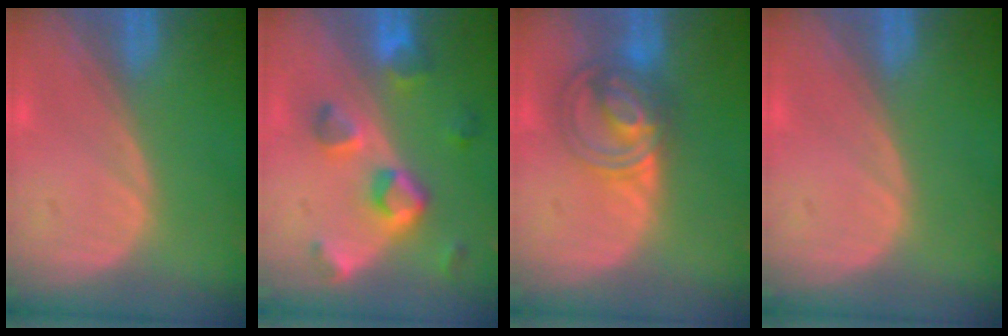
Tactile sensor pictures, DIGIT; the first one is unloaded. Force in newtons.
{"total": 7.7, "press": 7.0, "slide": 3.2}
{"total": 6.7, "press": 6.4, "slide": 2.0}
{"total": 0.0}